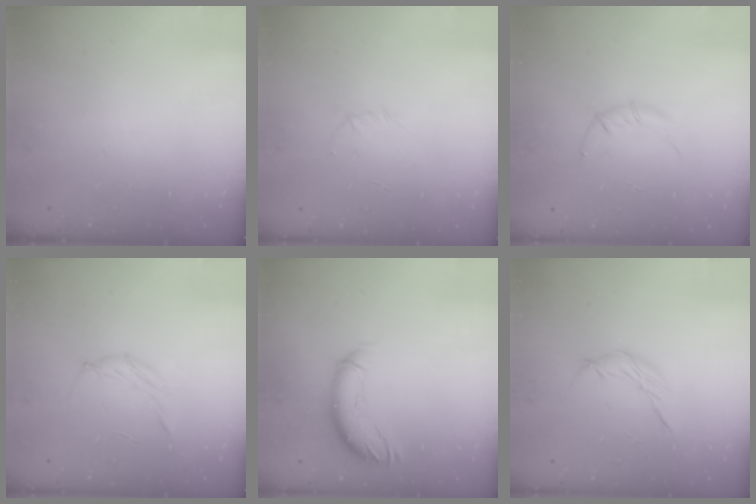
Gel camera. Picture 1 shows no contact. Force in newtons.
{"total": 2.8, "press": 2.7, "slide": 0.7}
{"total": 5.8, "press": 5.7, "slide": 1.3}
{"total": 4.0, "press": 3.9, "slide": 1.0}
{"total": 11.8, "press": 11.7, "slide": 1.9}
{"total": 5.9, "press": 5.9, "slide": 0.3}